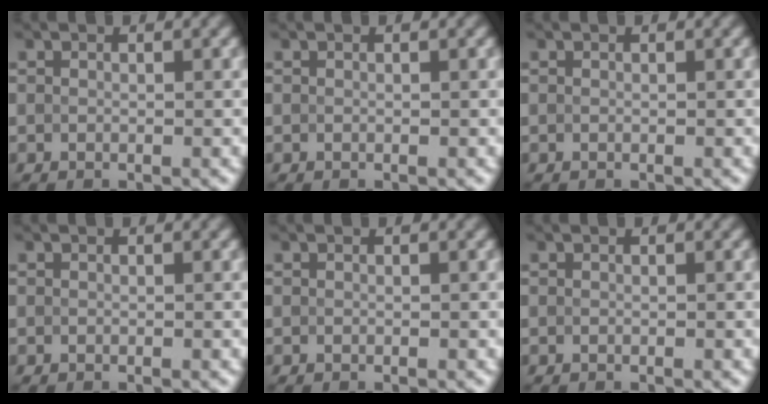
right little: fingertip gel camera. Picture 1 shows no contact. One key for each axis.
{"total": 0.0}
{"total": 0.0}
{"total": 0.0}
{"total": 0.0}
{"total": 0.0}